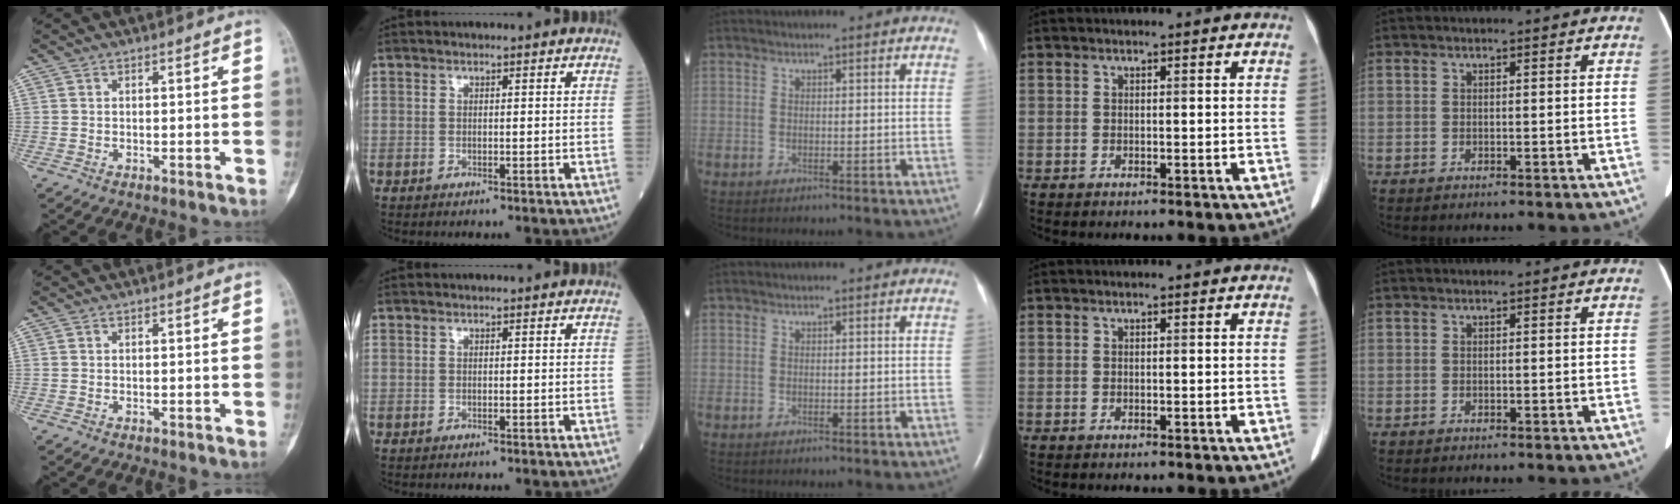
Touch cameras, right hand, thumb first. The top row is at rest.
{}